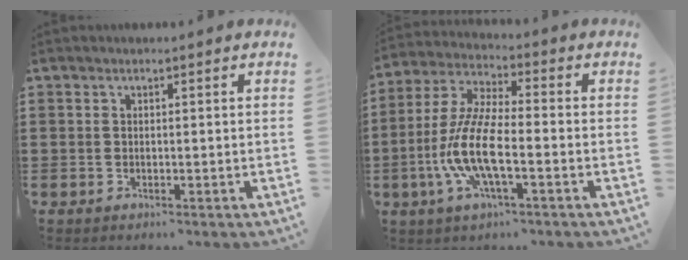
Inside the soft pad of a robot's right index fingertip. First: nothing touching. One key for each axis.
{"total": 9.7, "fx": -3.3, "fy": 2.5, "fz": 8.8, "tx": -0.216, "ty": -0.019, "tz": -0.072}